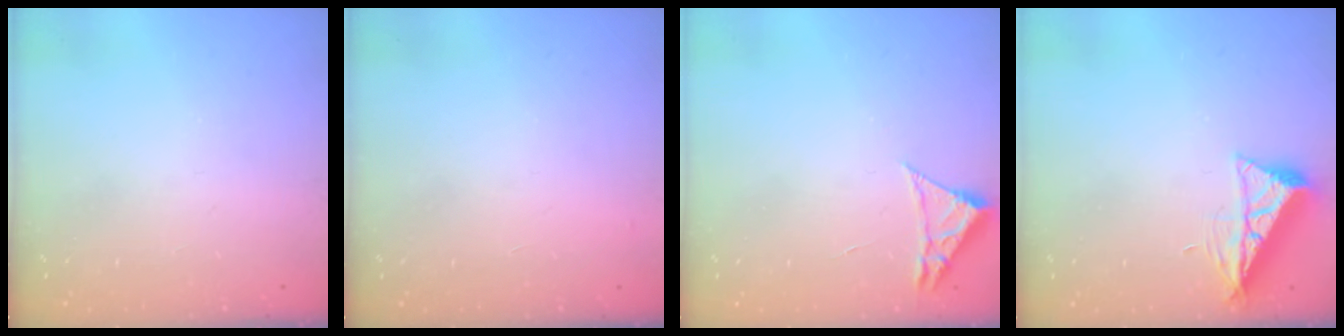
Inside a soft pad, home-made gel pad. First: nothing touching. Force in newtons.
{"total": 2.9, "press": 2.9, "slide": 0.1}
{"total": 2.3, "press": 2.3, "slide": 0.4}
{"total": 7.7, "press": 7.6, "slide": 0.8}